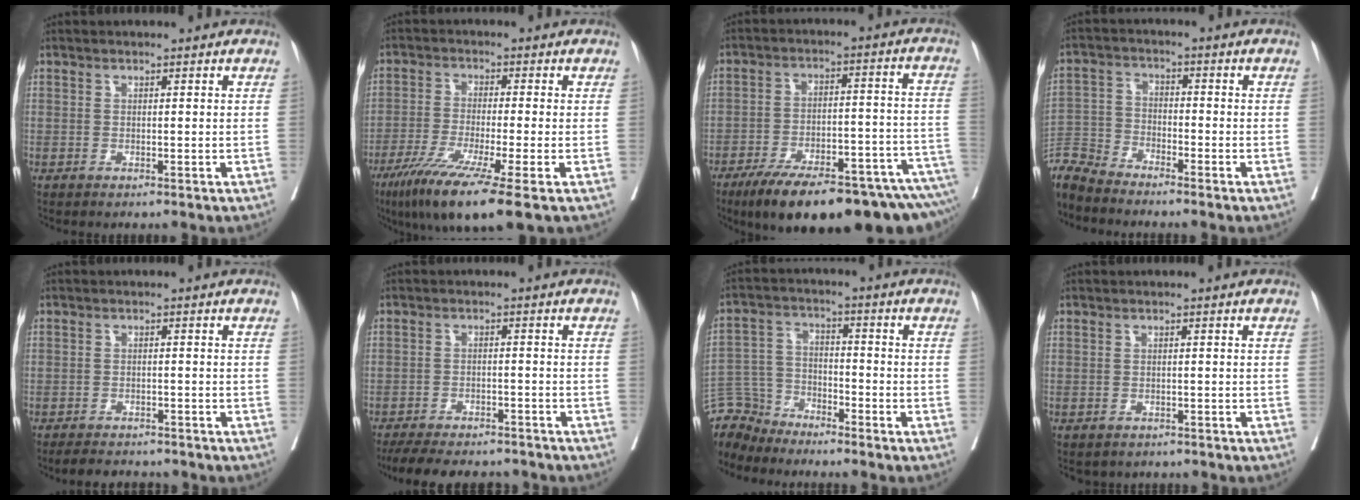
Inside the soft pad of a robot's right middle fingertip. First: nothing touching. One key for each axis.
{"total": 12.1, "fx": -7.3, "fy": -0.5, "fz": 9.7, "tx": -0.169, "ty": -0.036, "tz": -0.120}
{"total": 23.1, "fx": -18.2, "fy": 3.5, "fz": 13.8, "tx": -0.130, "ty": 0.012, "tz": -0.260}
{"total": 7.8, "fx": -7.6, "fy": 0.6, "fz": 1.3, "tx": -0.030, "ty": 0.002, "tz": -0.153}
{"total": 5.1, "fx": -4.6, "fy": 1.5, "fz": 1.4, "tx": -0.015, "ty": -0.006, "tz": -0.067}
{"total": 13.6, "fx": -11.9, "fy": 3.8, "fz": 5.3, "tx": -0.100, "ty": -0.004, "tz": -0.162}
{"total": 7.6, "fx": -7.4, "fy": 1.9, "fz": -1.0, "tx": 0.015, "ty": 0.016, "tz": -0.149}
{"total": 2.7, "fx": -2.2, "fy": 1.3, "fz": 0.8, "tx": -0.014, "ty": 0.001, "tz": -0.024}